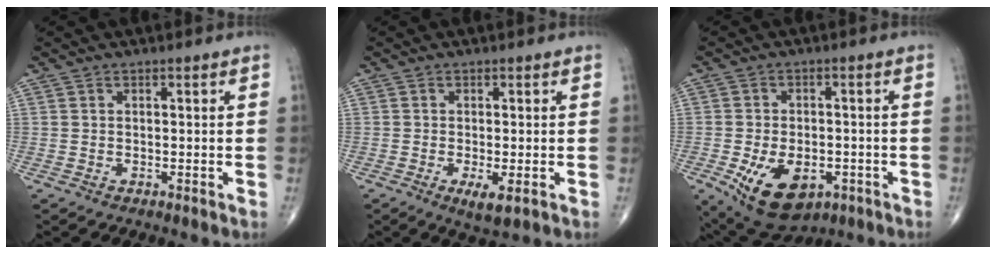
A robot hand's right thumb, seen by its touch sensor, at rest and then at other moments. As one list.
[{"total": 3.5, "force": [-1.0, 0.9, 3.2], "torque": [-0.059, -0.011, -0.017]}, {"total": 12.5, "force": [-4.8, 7.5, 8.8], "torque": [-0.131, 0.007, -0.062]}]